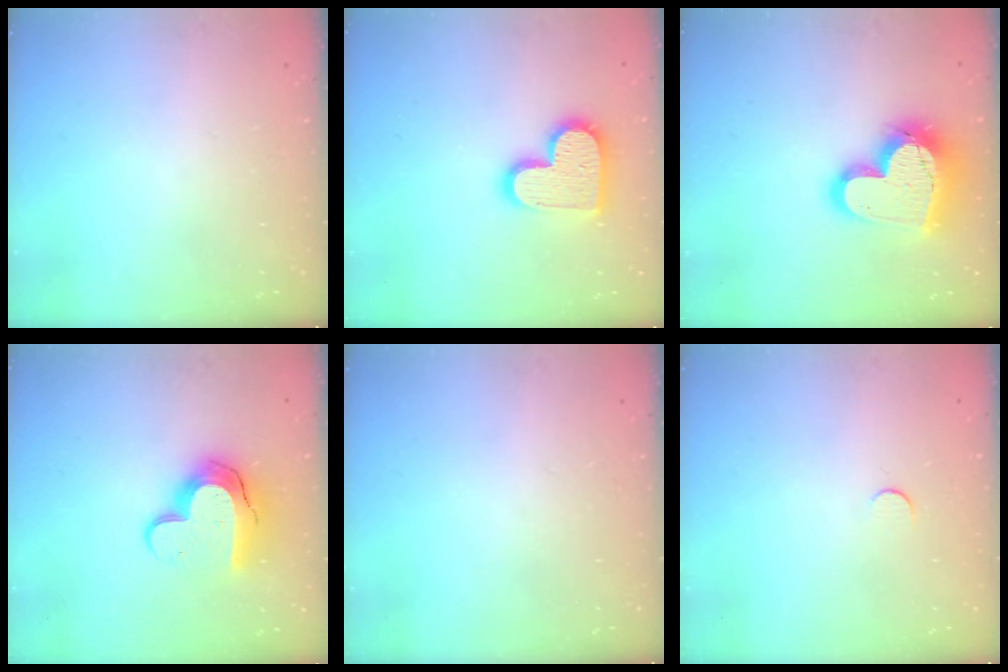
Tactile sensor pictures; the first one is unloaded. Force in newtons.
{"total": 14.3, "press": 14.2, "slide": 0.7}
{"total": 19.6, "press": 19.5, "slide": 1.6}
{"total": 14.7, "press": 14.6, "slide": 0.8}
{"total": 0.0}
{"total": 3.8, "press": 3.8, "slide": 0.3}